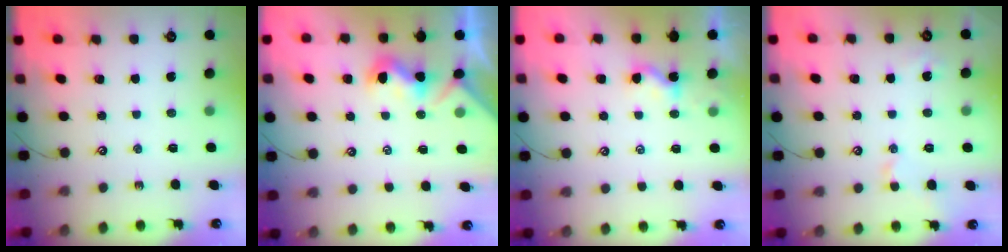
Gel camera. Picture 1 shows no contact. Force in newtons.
{"total": 0.5, "press": 0.3, "slide": 0.4}
{"total": 1.6, "press": 1.6, "slide": 0.2}
{"total": 2.1, "press": 2.0, "slide": 0.6}